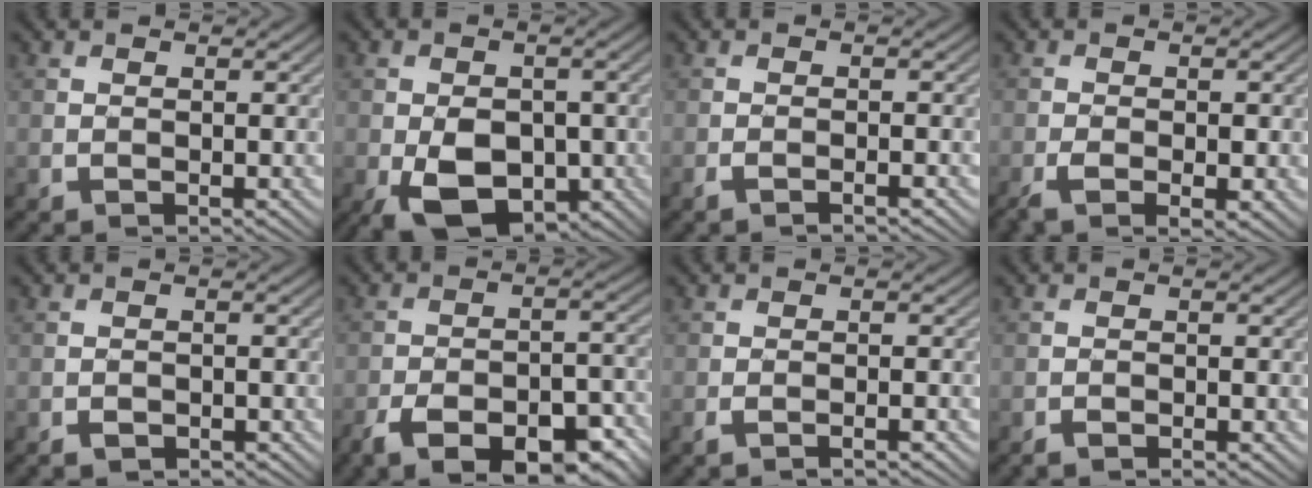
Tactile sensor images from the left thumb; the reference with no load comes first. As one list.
[{"total": 8.9, "force": [-3.3, 5.7, 6.1], "torque": [-0.108, -0.024, -0.055]}, {"total": 1.5, "force": [-1.1, 0.1, 1.1], "torque": [-0.019, 0.003, -0.025]}, {"total": 4.5, "force": [-2.0, 1.6, 3.7], "torque": [-0.072, -0.007, -0.032]}, {"total": 1.5, "force": [-1.1, 0.8, 0.7], "torque": [-0.010, -0.002, -0.021]}, {"total": 12.8, "force": [-8.3, 5.4, 8.2], "torque": [-0.133, -0.010, -0.126]}, {"total": 1.8, "force": [-1.3, 0.2, 1.3], "torque": [-0.022, 0.004, -0.028]}, {"total": 1.3, "force": [-1.0, 0.2, 0.8], "torque": [-0.013, 0.000, -0.020]}]